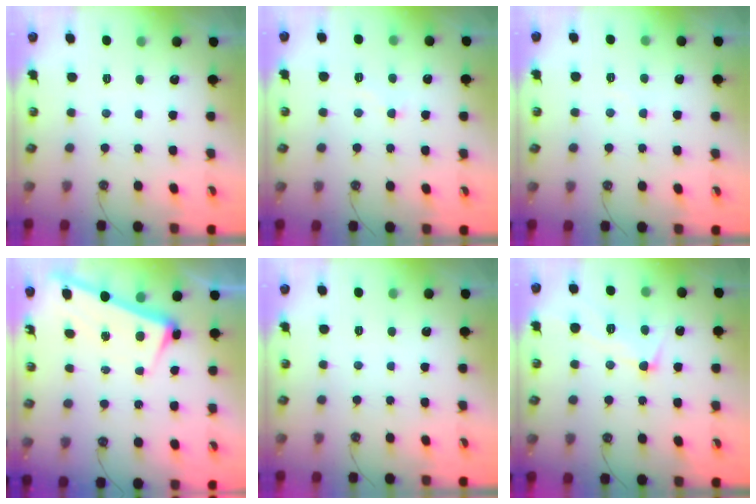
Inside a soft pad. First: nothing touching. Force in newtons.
{"total": 2.6, "press": 2.6, "slide": 0.5}
{"total": 6.1, "press": 6.1, "slide": 0.3}
{"total": 2.5, "press": 2.4, "slide": 0.6}
{"total": 0.0}
{"total": 4.6, "press": 4.5, "slide": 0.7}